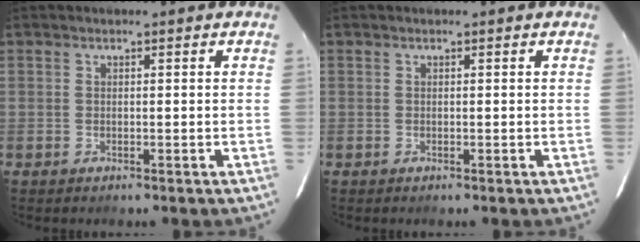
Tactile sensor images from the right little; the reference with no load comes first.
{"total": 0.0}